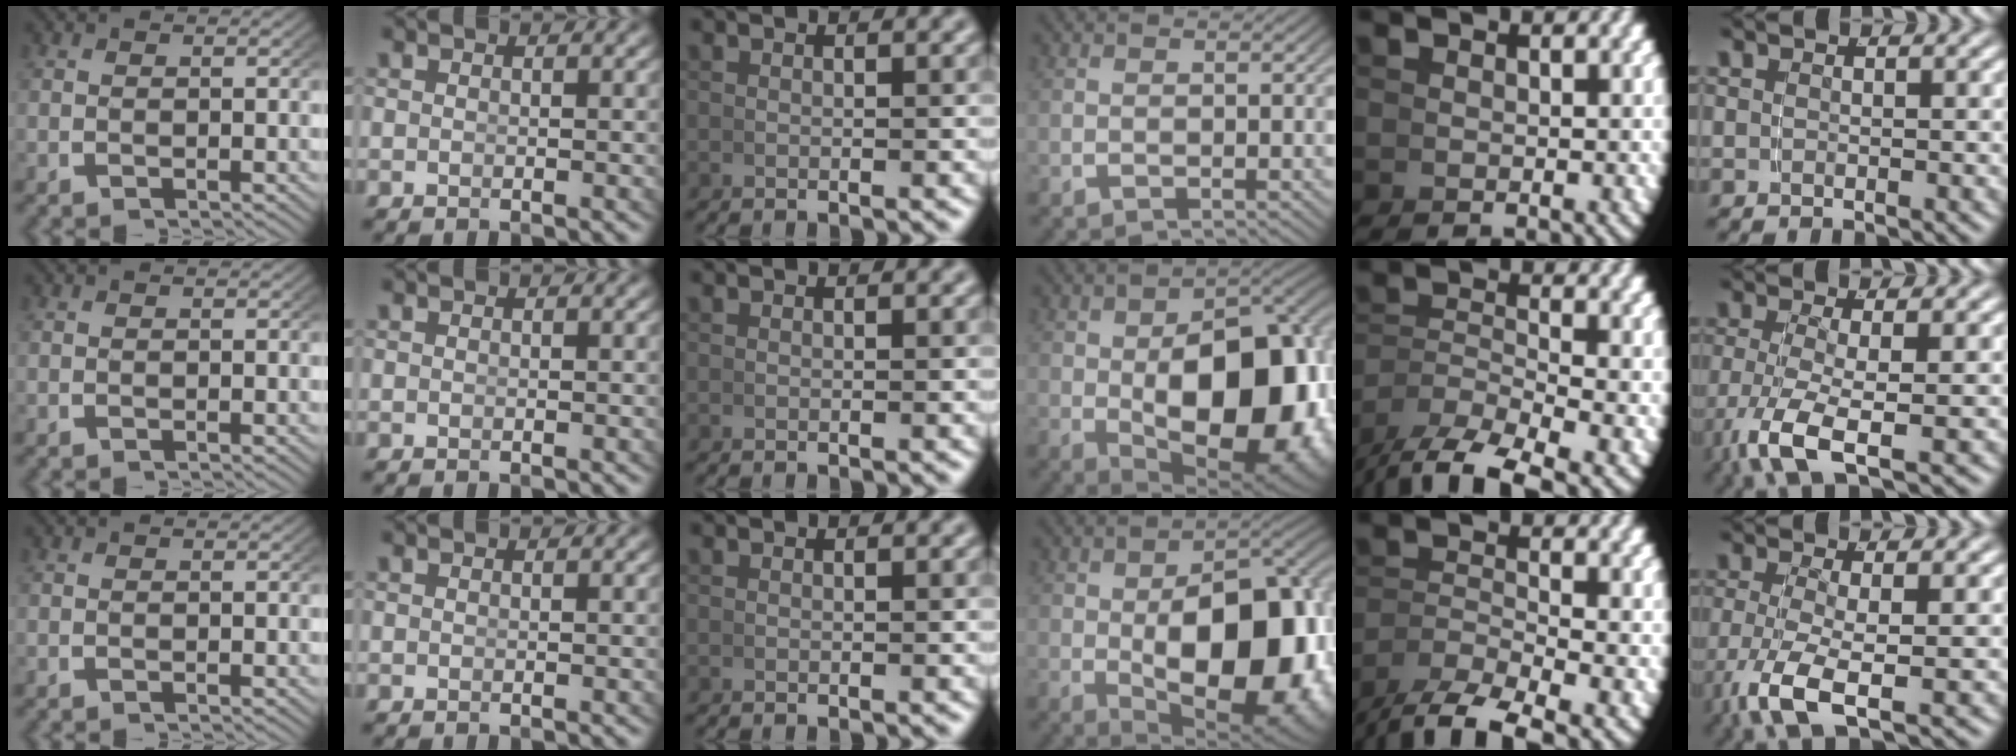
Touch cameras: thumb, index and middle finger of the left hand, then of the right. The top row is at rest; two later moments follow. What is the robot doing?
{"motion": "lift_and_place", "object": "bowl"}